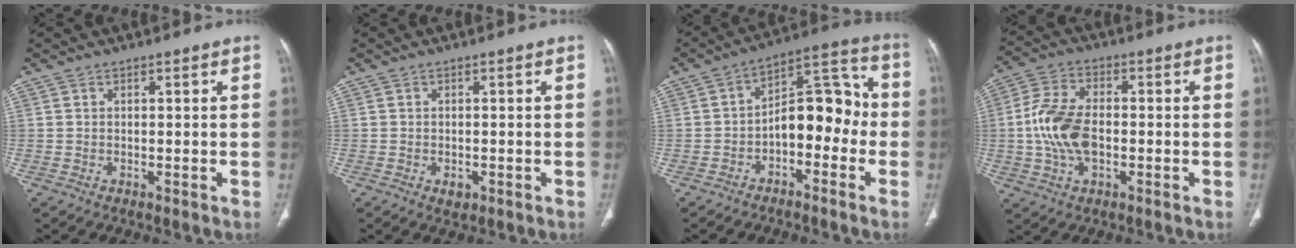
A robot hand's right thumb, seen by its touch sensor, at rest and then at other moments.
{"total": 1.8, "force": [-0.7, 1.2, 1.1], "torque": [-0.010, 0.001, -0.004]}
{"total": 12.1, "force": [-2.8, 7.1, 9.4], "torque": [-0.103, 0.057, -0.054]}
{"total": 11.5, "force": [-1.1, 6.7, 9.2], "torque": [-0.187, 0.016, -0.024]}